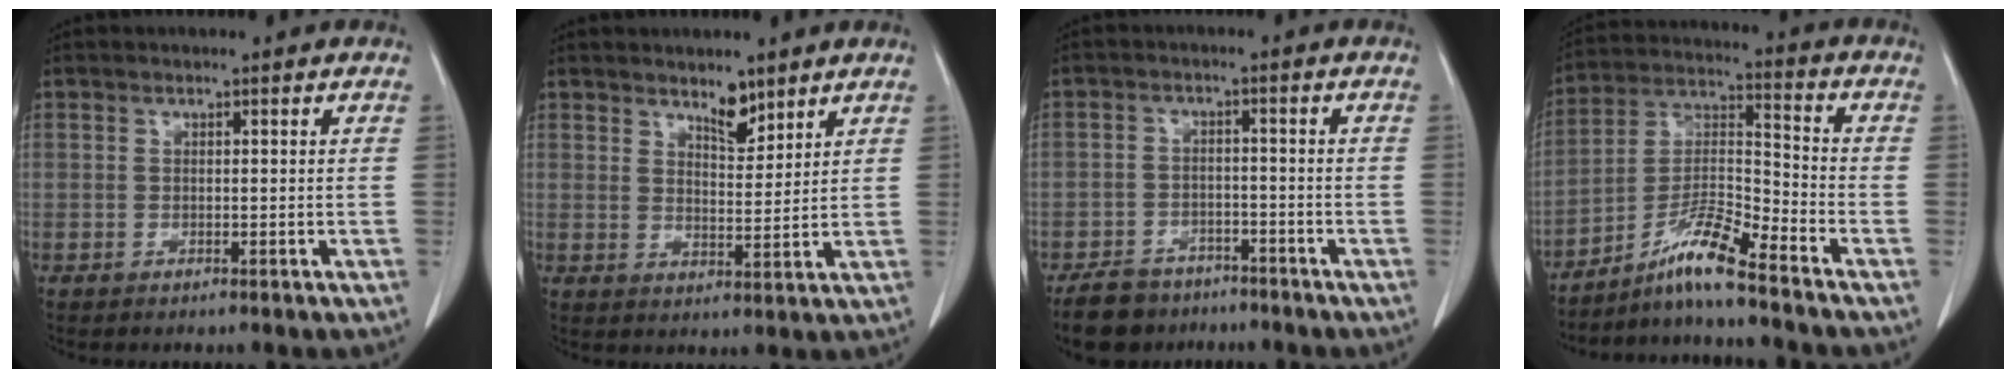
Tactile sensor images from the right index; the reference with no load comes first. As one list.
[{"total": 4.0, "force": [3.2, 1.3, 2.0], "torque": [-0.033, -0.008, 0.055]}, {"total": 7.0, "force": [-5.6, 4.0, 1.5], "torque": [-0.032, 0.001, -0.093]}, {"total": 9.2, "force": [-7.3, -0.8, 5.6], "torque": [-0.116, -0.001, -0.135]}]